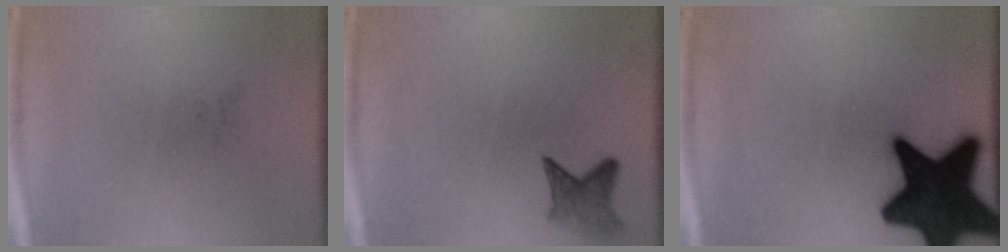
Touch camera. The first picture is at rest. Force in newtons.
{"total": 2.4}
{"total": 17.8}